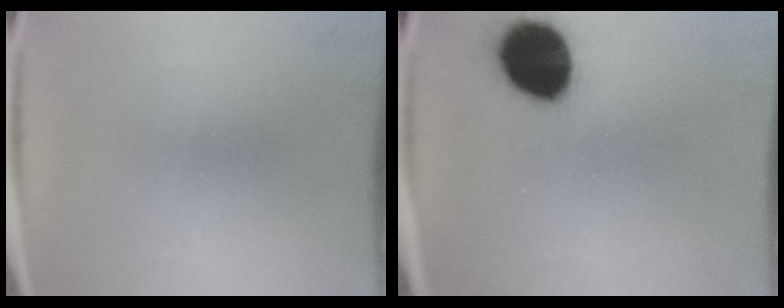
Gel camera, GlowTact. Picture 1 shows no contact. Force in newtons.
{"total": 17.2}